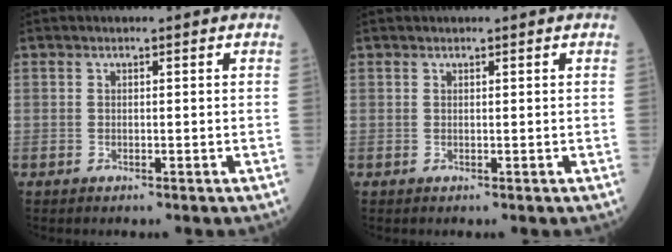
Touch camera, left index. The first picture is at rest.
{"total": 0.0}